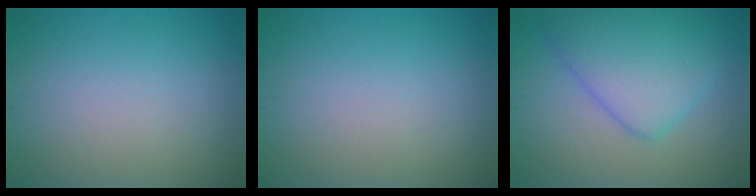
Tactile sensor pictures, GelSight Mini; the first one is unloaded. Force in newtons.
{"total": 0.0}
{"total": 6.7, "press": 6.7, "slide": 0.2}